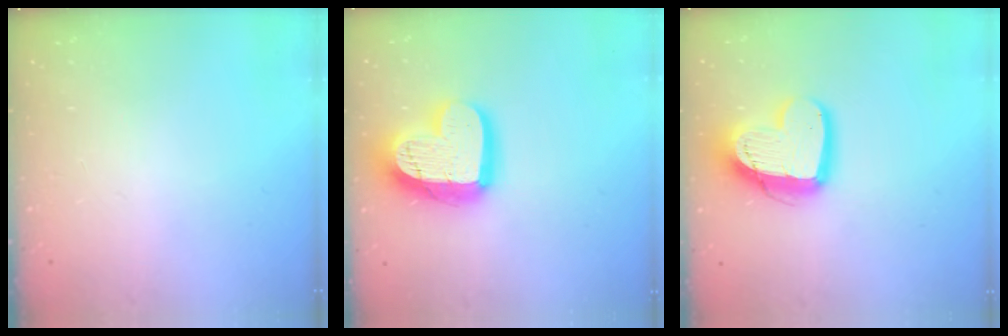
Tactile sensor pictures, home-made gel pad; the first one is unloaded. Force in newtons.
{"total": 18.7, "press": 18.6, "slide": 1.5}
{"total": 15.5, "press": 15.4, "slide": 1.4}